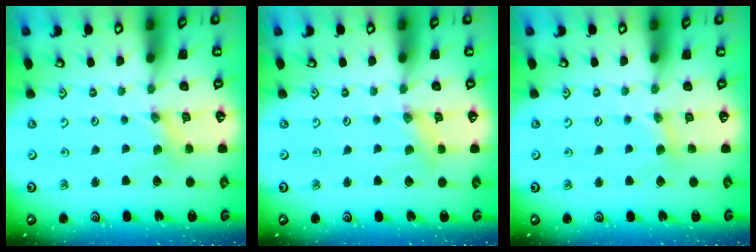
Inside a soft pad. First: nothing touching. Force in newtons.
{"total": 2.4, "press": 2.4, "slide": 0.3}
{"total": 2.1, "press": 2.0, "slide": 0.3}